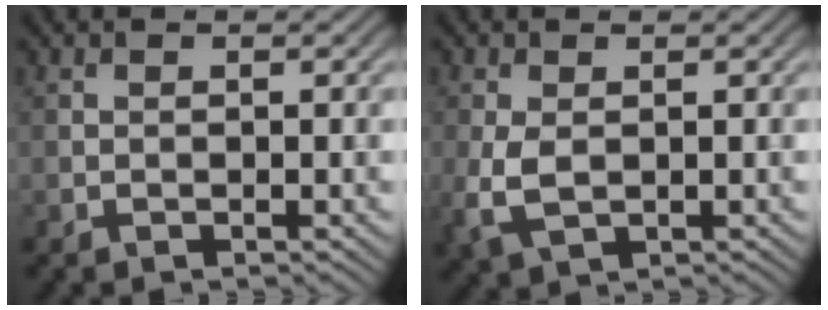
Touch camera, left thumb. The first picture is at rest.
{"total": 4.6, "force": [-0.5, 2.8, 3.6], "torque": [-0.105, -0.009, -0.008]}